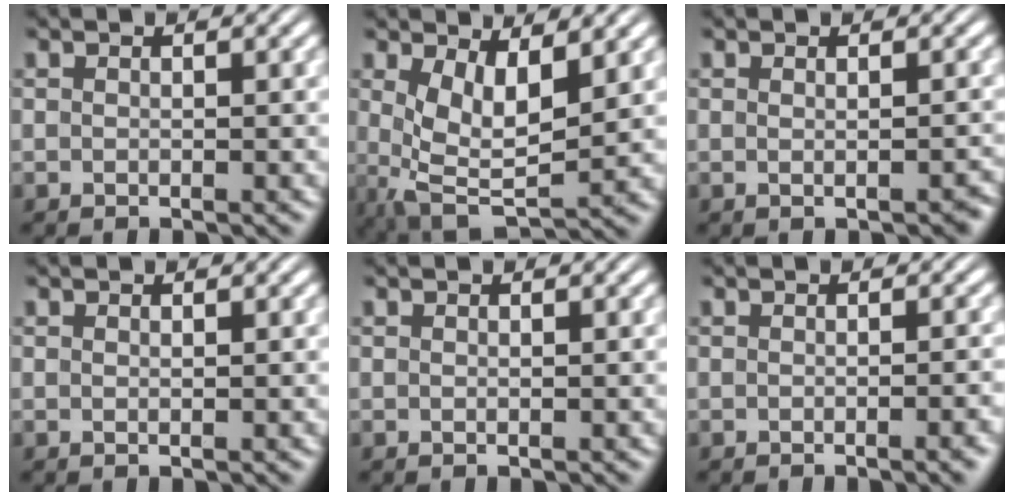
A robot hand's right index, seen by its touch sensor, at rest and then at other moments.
{"total": 8.2, "force": [-1.1, 5.0, 6.3], "torque": [-0.130, -0.051, 0.006]}
{"total": 1.0, "force": [-0.7, -0.1, 0.7], "torque": [-0.007, 0.000, -0.012]}
{"total": 0.0}
{"total": 0.0}
{"total": 1.1, "force": [-0.8, -0.2, 0.7], "torque": [-0.010, 0.006, -0.015]}